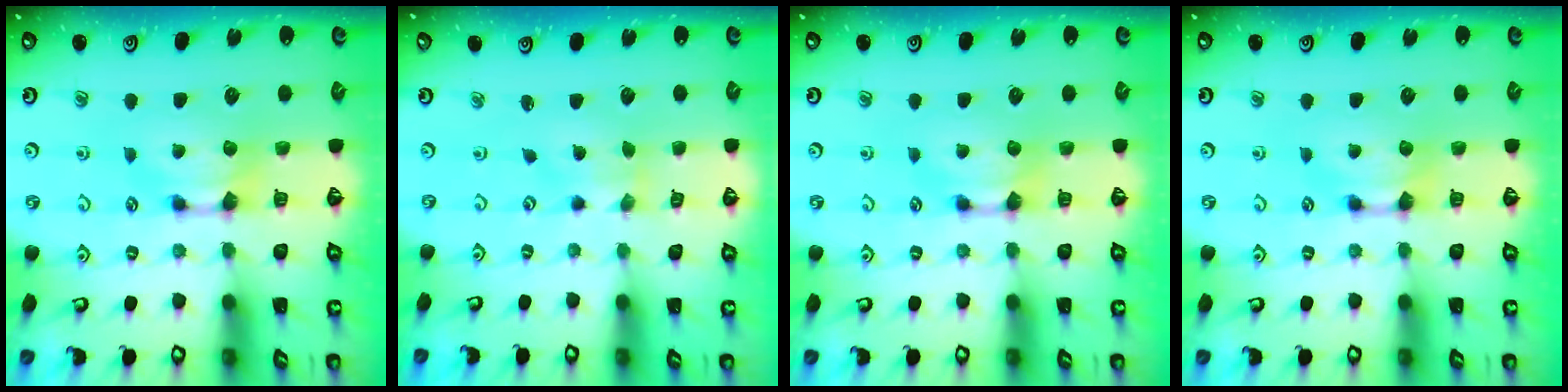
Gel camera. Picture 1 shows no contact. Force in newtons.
{"total": 1.7, "press": 1.3, "slide": 1.1}
{"total": 0.0}
{"total": 0.0}